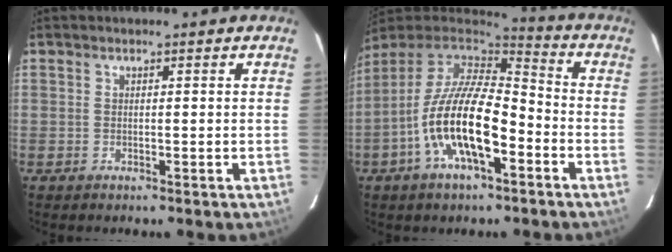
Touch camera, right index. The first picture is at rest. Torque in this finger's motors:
{"motor_torque": [1.30, -0.84, 1.05, 0.21]}